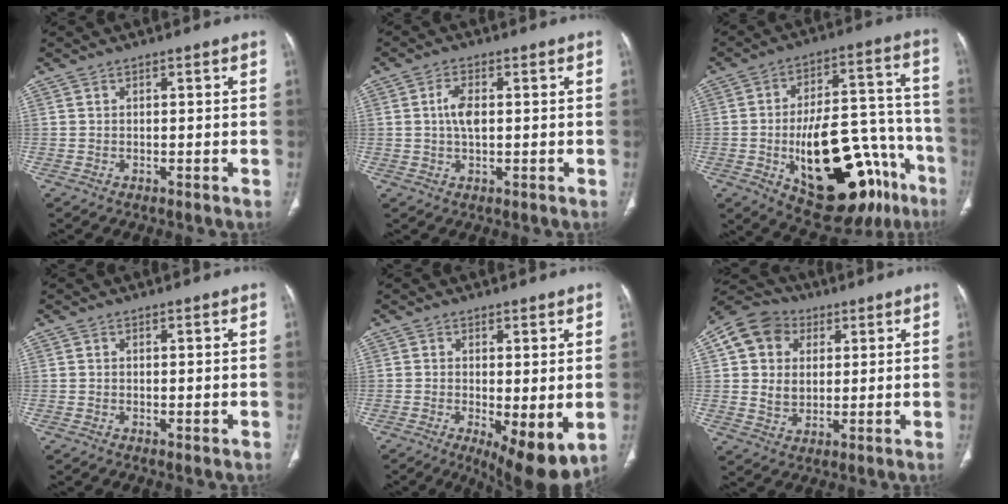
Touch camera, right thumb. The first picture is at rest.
{"total": 4.3, "force": [0.5, 2.1, 3.7], "torque": [-0.078, 0.003, 0.008]}
{"total": 26.2, "force": [-9.4, 12.6, 21.0], "torque": [-0.323, 0.038, -0.126]}
{"total": 0.5, "force": [0.0, 0.2, 0.5], "torque": [-0.014, -0.004, 0.000]}
{"total": 9.6, "force": [-1.9, 3.2, 8.9], "torque": [-0.136, -0.026, -0.023]}
{"total": 12.3, "force": [3.8, 10.0, 6.1], "torque": [-0.091, -0.001, 0.063]}